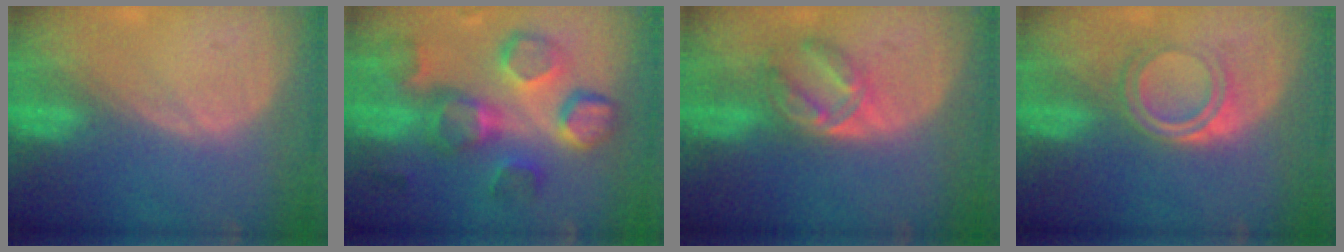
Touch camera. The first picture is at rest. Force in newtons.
{"total": 11.3, "press": 10.8, "slide": 3.2}
{"total": 5.9, "press": 5.5, "slide": 2.0}
{"total": 4.2, "press": 4.0, "slide": 1.1}